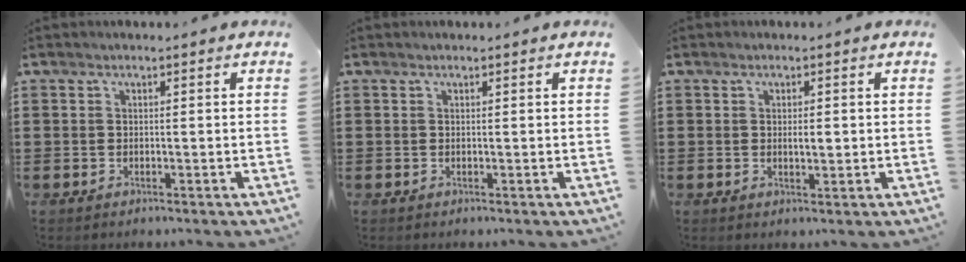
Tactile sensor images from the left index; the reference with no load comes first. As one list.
[{"total": 0.0}, {"total": 1.7, "force": [0.2, 0.6, 1.6], "torque": [-0.031, 0.004, 0.002]}]